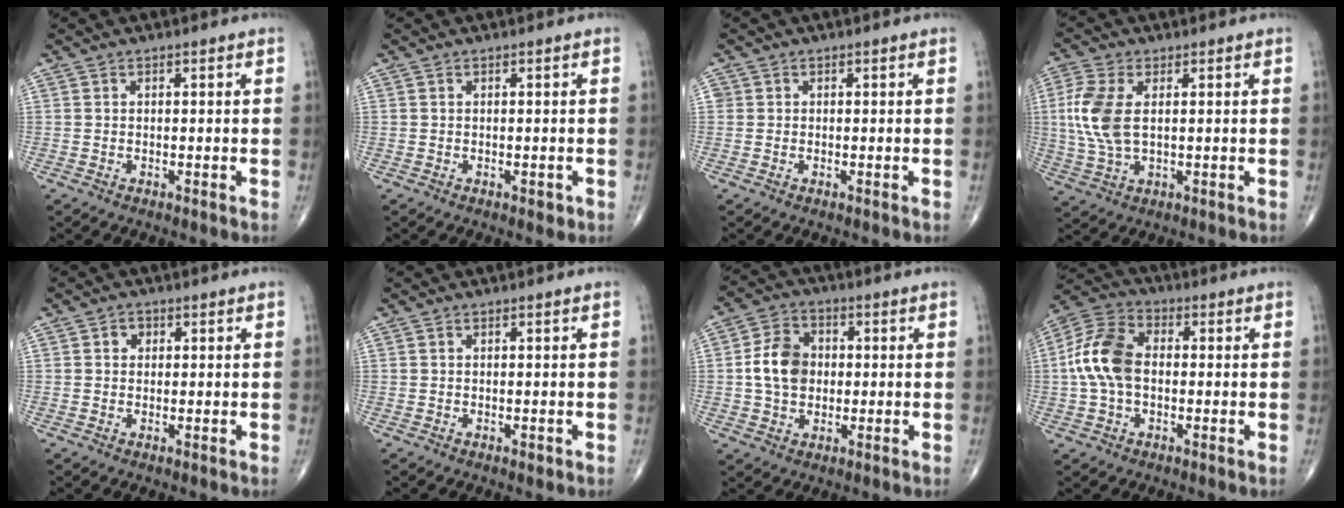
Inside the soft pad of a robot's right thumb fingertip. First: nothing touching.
{"total": 1.0, "force": [-0.4, 0.6, 0.8], "torque": [-0.003, -0.001, -0.004]}
{"total": 0.7, "force": [0.1, 0.7, 0.1], "torque": [0.005, 0.003, 0.002]}
{"total": 9.2, "force": [1.3, 4.9, 7.8], "torque": [-0.195, 0.000, 0.030]}
{"total": 1.8, "force": [0.4, 1.6, 0.7], "torque": [0.000, 0.002, 0.003]}
{"total": 0.6, "force": [-0.2, 0.3, 0.4], "torque": [-0.002, 0.000, -0.002]}
{"total": 9.1, "force": [0.1, 7.0, 5.8], "torque": [-0.086, 0.013, -0.004]}
{"total": 11.5, "force": [-0.1, 7.4, 8.9], "torque": [-0.184, 0.029, -0.011]}